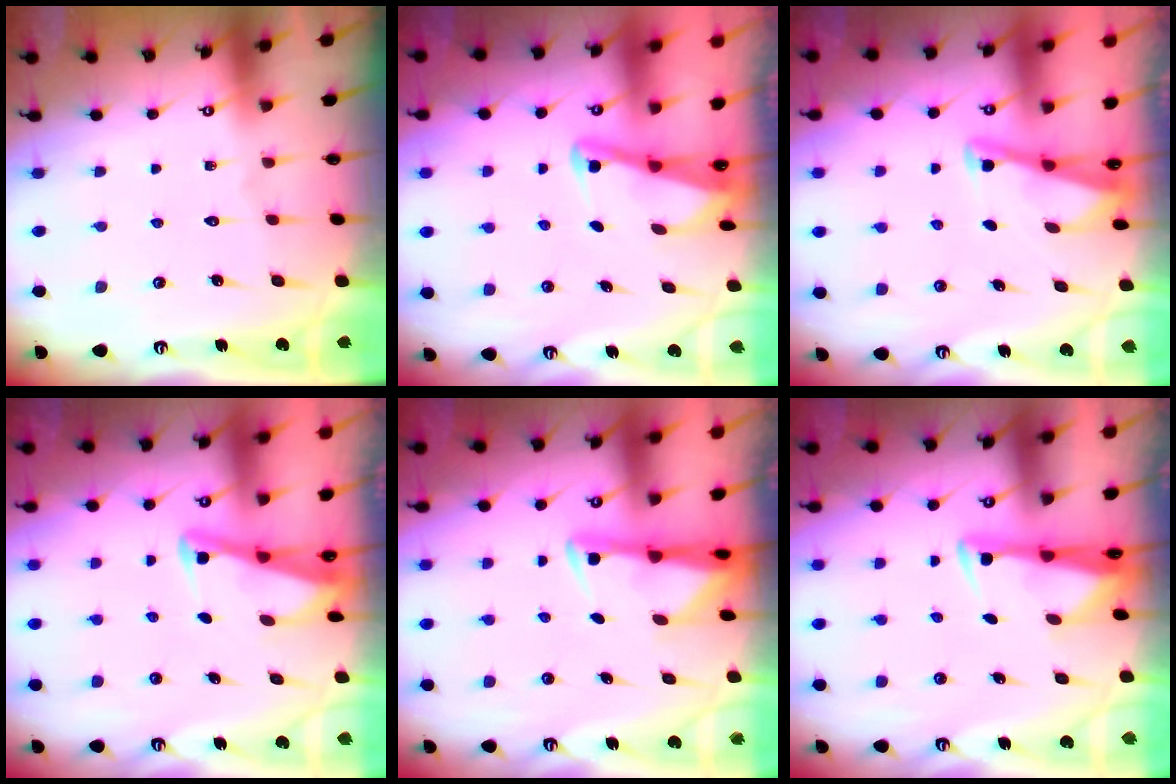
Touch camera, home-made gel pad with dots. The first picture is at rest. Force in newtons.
{"total": 3.0, "press": 3.0, "slide": 0.4}
{"total": 2.9, "press": 2.8, "slide": 0.4}
{"total": 2.7, "press": 2.7, "slide": 0.4}
{"total": 3.0, "press": 2.9, "slide": 0.6}
{"total": 3.3, "press": 3.2, "slide": 0.9}